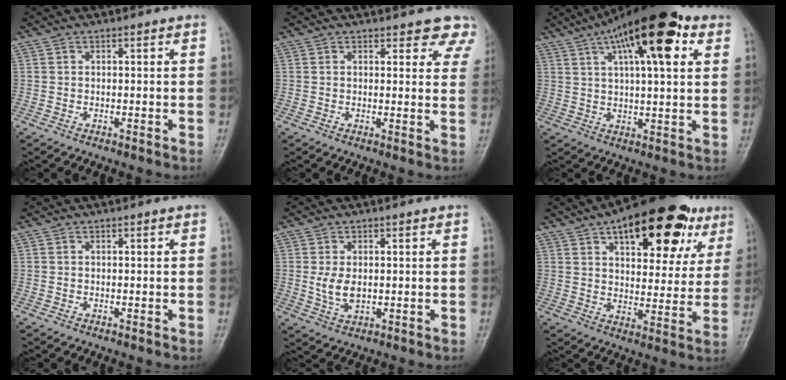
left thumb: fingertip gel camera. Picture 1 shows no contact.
{"total": 6.1, "force": [5.2, 2.7, 1.5], "torque": [0.027, -0.022, 0.039]}
{"total": 18.1, "force": [8.2, 5.9, 15.0], "torque": [-0.218, 0.002, 0.125]}
{"total": 0.0}
{"total": 4.3, "force": [0.2, 2.6, 3.4], "torque": [-0.066, -0.008, 0.009]}
{"total": 23.2, "force": [11.9, 10.6, 16.8], "torque": [-0.199, -0.013, 0.170]}